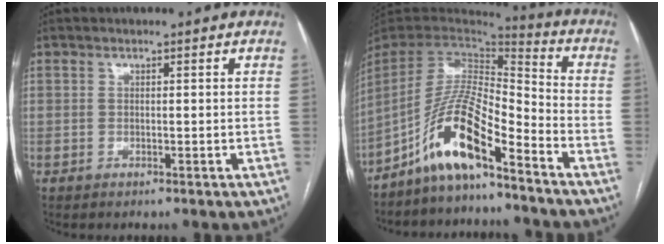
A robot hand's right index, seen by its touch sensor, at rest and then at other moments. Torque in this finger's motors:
{"motor_torque": [1.36, -0.78, 1.05, 0.21]}